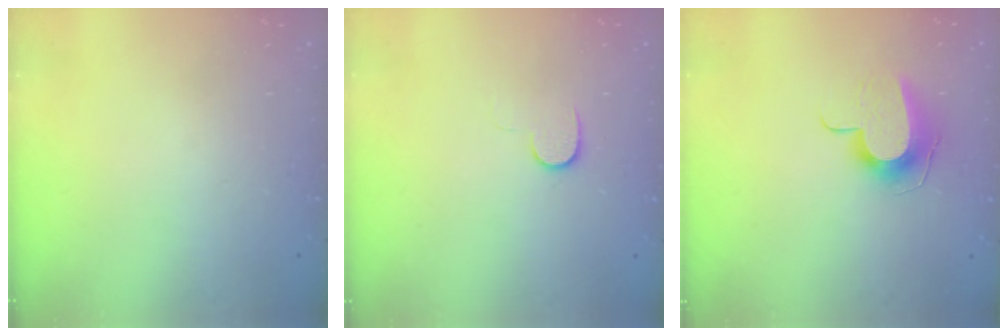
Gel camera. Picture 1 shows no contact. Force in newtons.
{"total": 6.8, "press": 6.7, "slide": 1.0}
{"total": 10.1, "press": 10.1, "slide": 0.5}